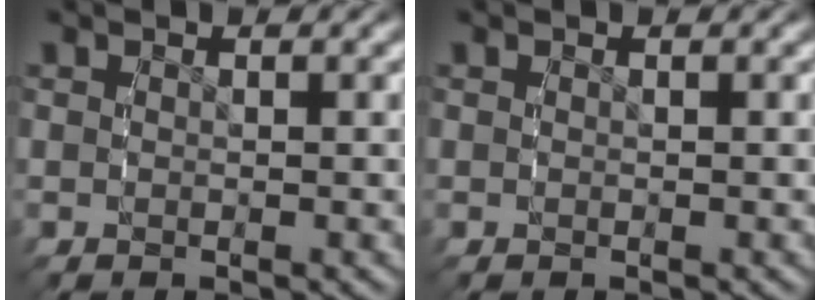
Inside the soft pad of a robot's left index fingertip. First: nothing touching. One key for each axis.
{"total": 0.0}